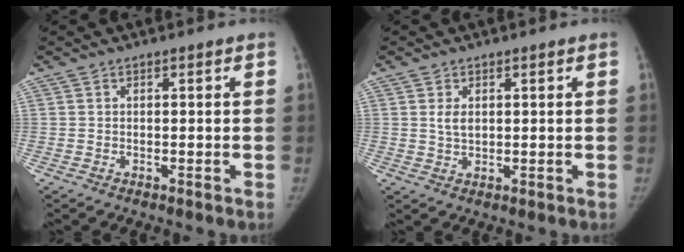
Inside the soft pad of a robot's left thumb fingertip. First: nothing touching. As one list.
[{"total": 2.7, "force": [0.8, 1.7, 2.0], "torque": [-0.029, -0.006, 0.018]}]